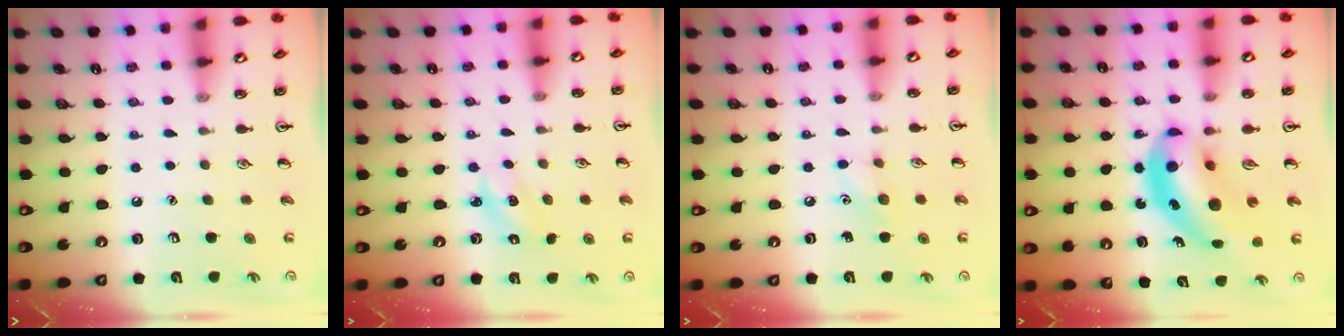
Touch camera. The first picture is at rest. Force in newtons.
{"total": 2.4, "press": 2.3, "slide": 0.5}
{"total": 6.3, "press": 6.1, "slide": 1.4}
{"total": 11.4, "press": 10.9, "slide": 3.3}